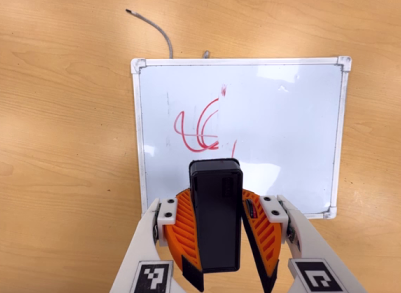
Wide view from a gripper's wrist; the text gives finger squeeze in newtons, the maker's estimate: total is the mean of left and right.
{"total": 9.5, "left": 10.3, "right": 8.7}